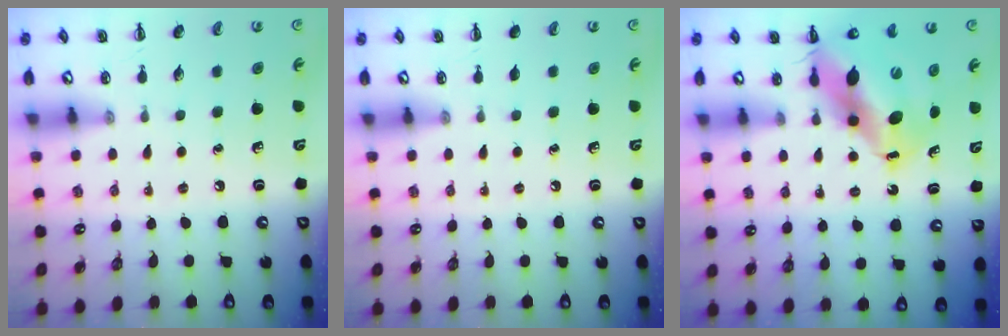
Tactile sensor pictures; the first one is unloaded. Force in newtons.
{"total": 0.0}
{"total": 12.4, "press": 11.9, "slide": 3.3}